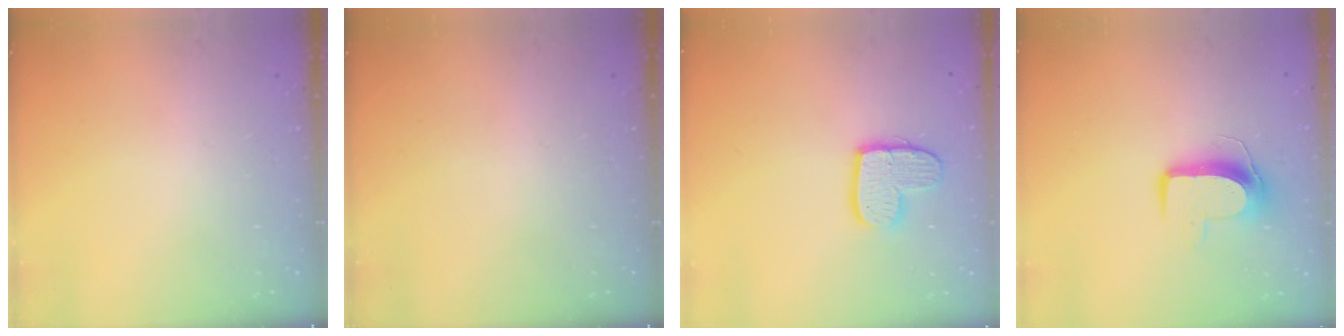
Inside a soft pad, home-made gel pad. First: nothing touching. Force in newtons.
{"total": 0.0}
{"total": 12.2, "press": 12.1, "slide": 1.1}
{"total": 10.0, "press": 10.0, "slide": 0.5}